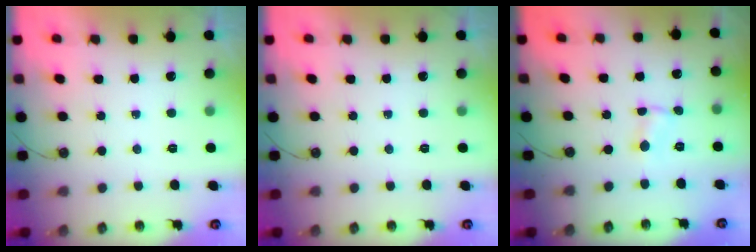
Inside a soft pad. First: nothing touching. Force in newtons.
{"total": 0.0}
{"total": 0.8, "press": 0.8, "slide": 0.1}